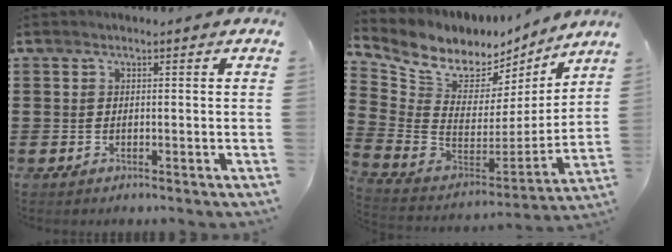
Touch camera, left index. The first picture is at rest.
{"total": 7.5, "force": [5.4, 4.4, 2.8], "torque": [-0.094, -0.041, 0.097]}